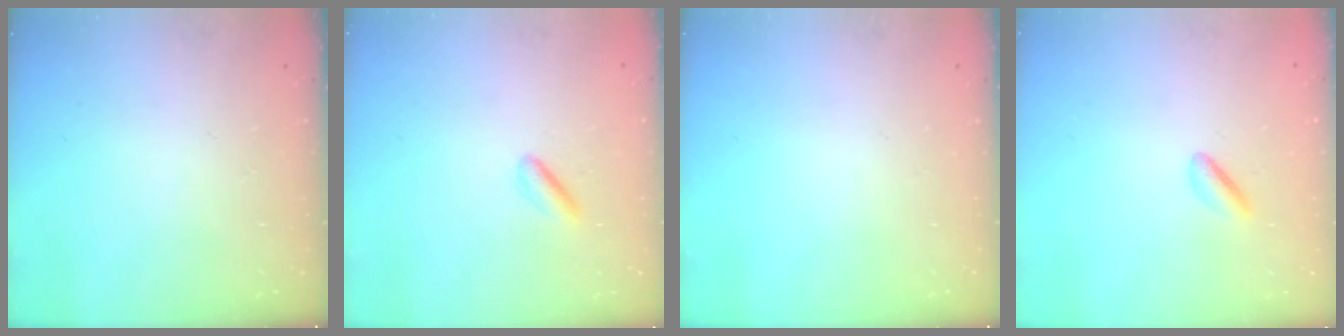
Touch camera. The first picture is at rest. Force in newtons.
{"total": 2.4, "press": 2.2, "slide": 0.8}
{"total": 0.0}
{"total": 1.8, "press": 1.6, "slide": 0.9}